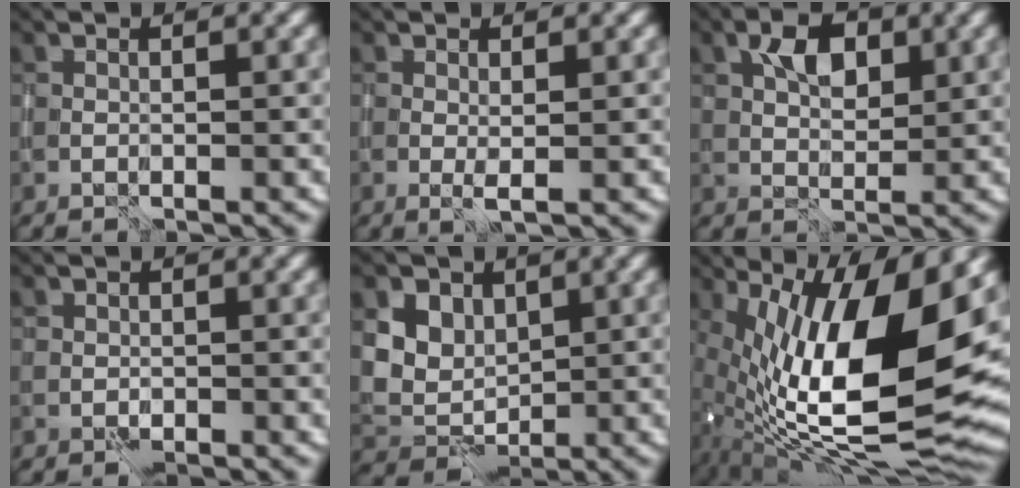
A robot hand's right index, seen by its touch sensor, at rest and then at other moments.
{"total": 0.9, "force": [0.1, 0.0, 0.9], "torque": [-0.016, -0.003, 0.002]}
{"total": 3.6, "force": [1.4, 2.1, 2.6], "torque": [-0.044, 0.004, 0.023]}
{"total": 0.9, "force": [-0.2, 0.8, 0.0], "torque": [-0.001, 0.001, -0.004]}
{"total": 5.1, "force": [2.0, 4.1, 2.1], "torque": [-0.051, 0.002, 0.038]}
{"total": 17.1, "force": [2.1, 6.8, 15.5], "torque": [-0.257, 0.006, 0.045]}